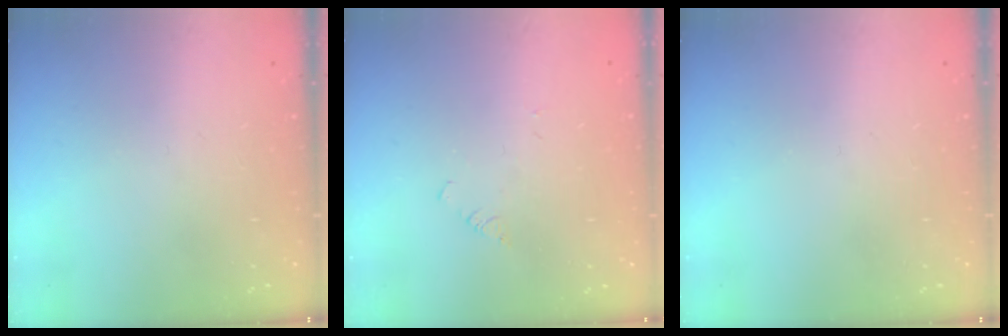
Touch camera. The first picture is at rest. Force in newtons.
{"total": 1.0, "press": 0.9, "slide": 0.2}
{"total": 0.0}